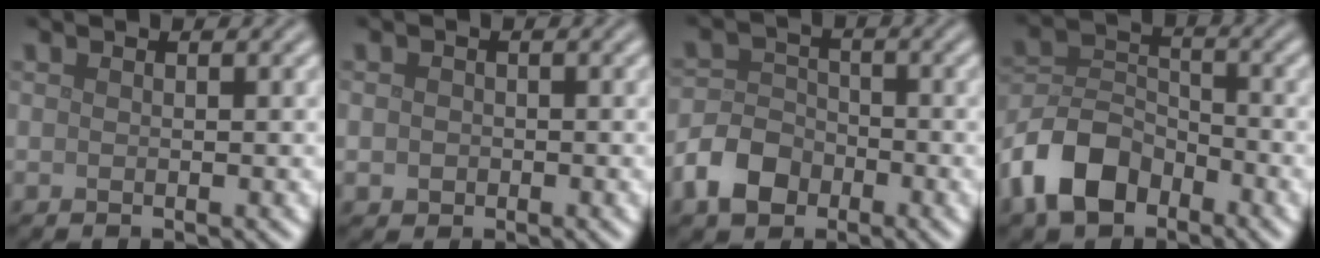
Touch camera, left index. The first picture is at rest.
{"total": 1.2, "force": [-0.2, 1.1, 0.4], "torque": [-0.001, -0.006, -0.003]}
{"total": 4.5, "force": [-2.4, 3.2, 2.0], "torque": [-0.042, 0.001, -0.052]}
{"total": 7.1, "force": [-4.3, 4.3, 3.6], "torque": [-0.068, 0.004, -0.097]}